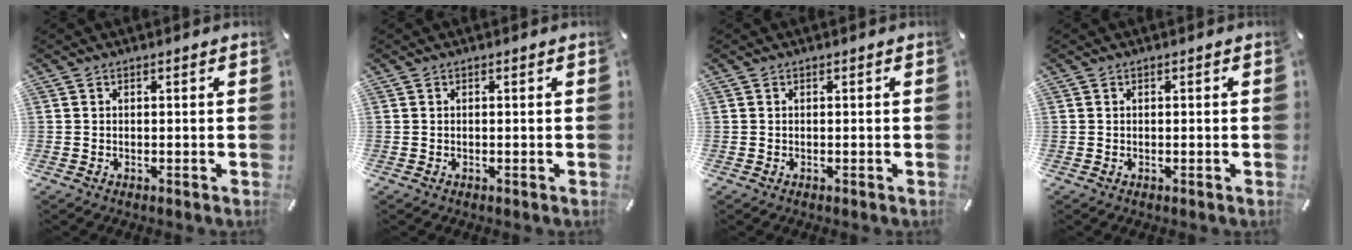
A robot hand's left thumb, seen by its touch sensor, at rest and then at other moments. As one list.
[{"total": 0.0}, {"total": 0.0}, {"total": 0.0}]